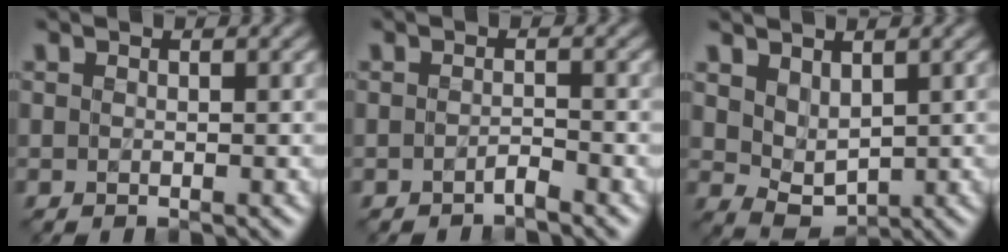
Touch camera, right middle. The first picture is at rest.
{"total": 1.0, "force": [-0.9, 0.0, 0.3], "torque": [-0.005, 0.001, -0.020]}
{"total": 2.6, "force": [1.0, 1.7, 1.7], "torque": [-0.038, -0.012, 0.019]}